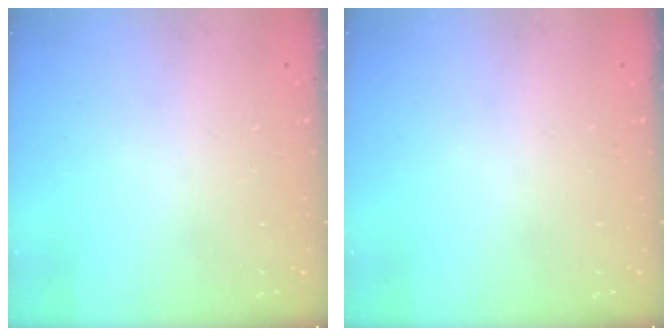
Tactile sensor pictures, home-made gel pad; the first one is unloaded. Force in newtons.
{"total": 0.0}